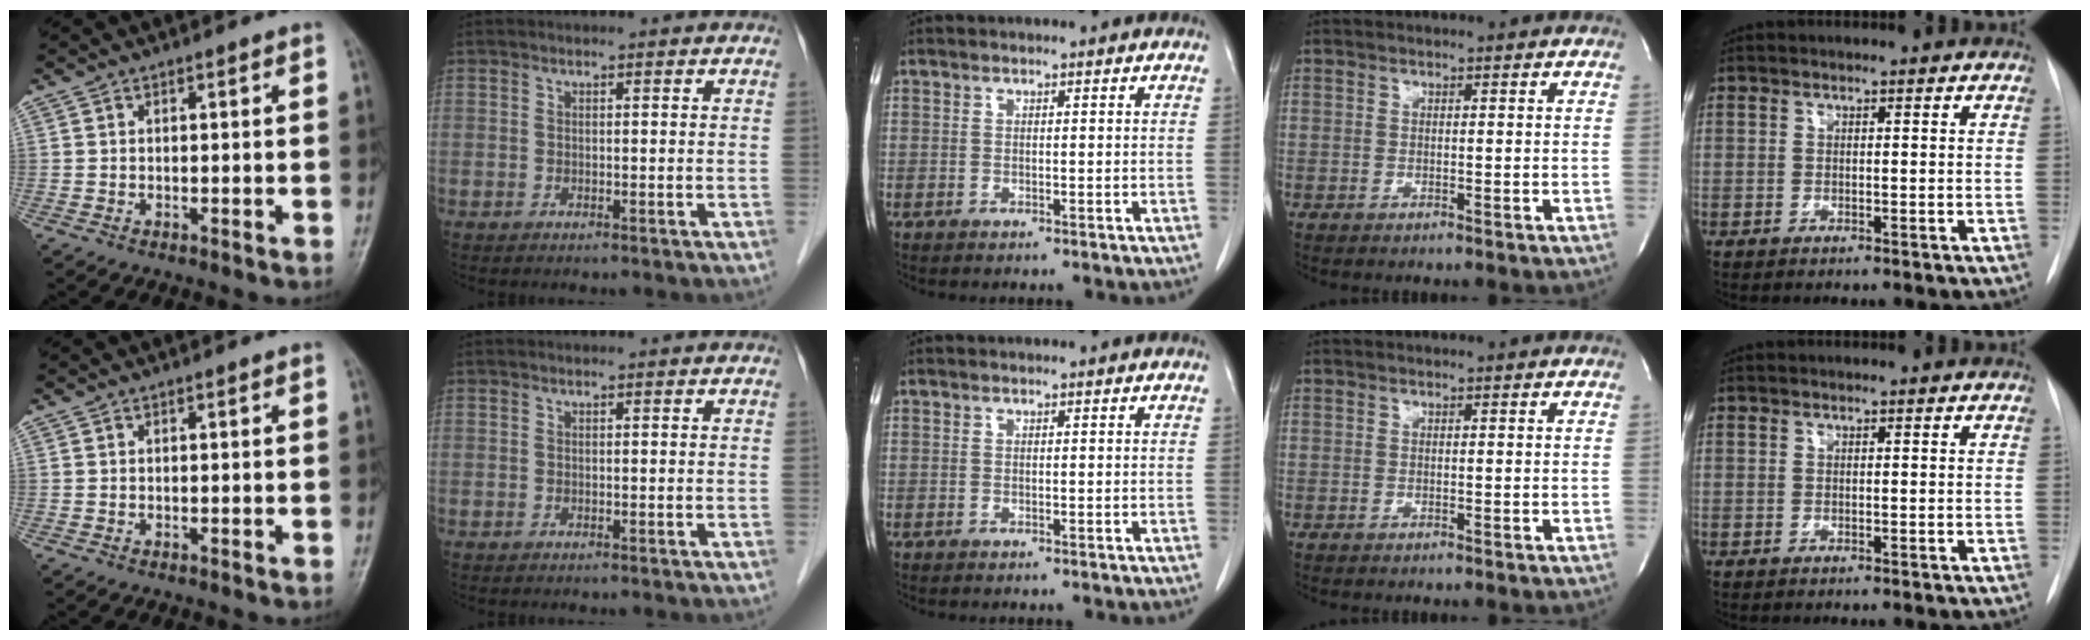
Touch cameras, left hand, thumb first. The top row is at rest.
{}